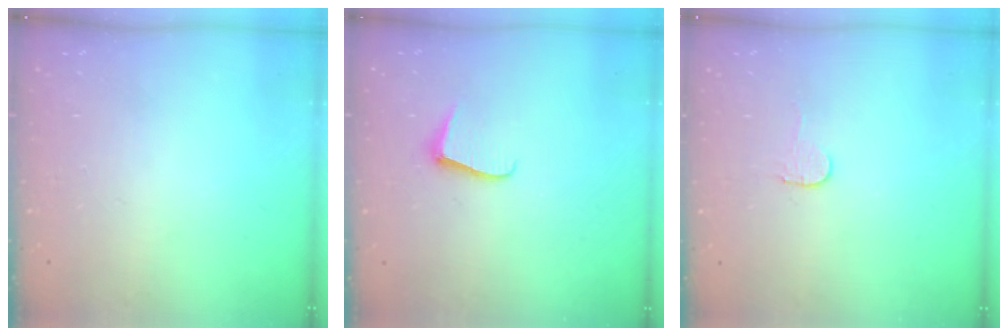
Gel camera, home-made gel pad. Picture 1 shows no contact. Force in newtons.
{"total": 5.7, "press": 5.7, "slide": 0.6}
{"total": 2.3, "press": 2.3, "slide": 0.2}